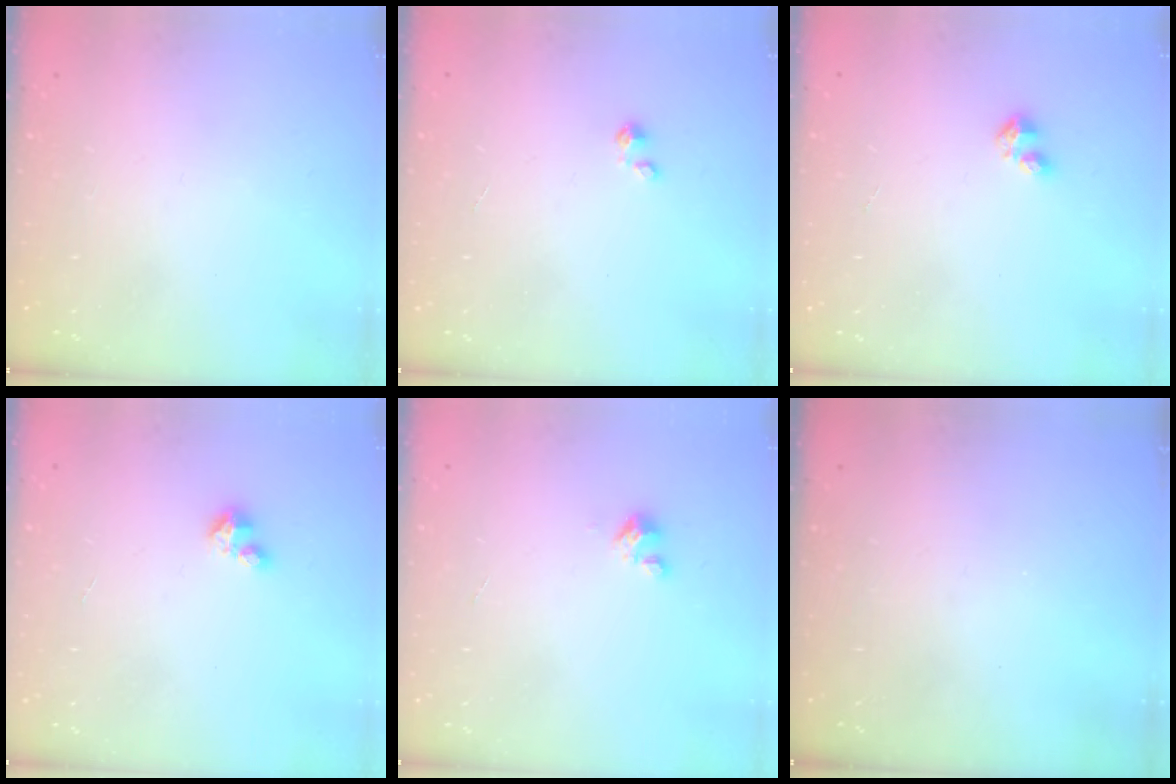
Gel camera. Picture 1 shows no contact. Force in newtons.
{"total": 0.0}
{"total": 2.7, "press": 2.7, "slide": 0.4}
{"total": 2.0, "press": 2.0, "slide": 0.2}
{"total": 2.9, "press": 2.9, "slide": 0.2}
{"total": 0.0}